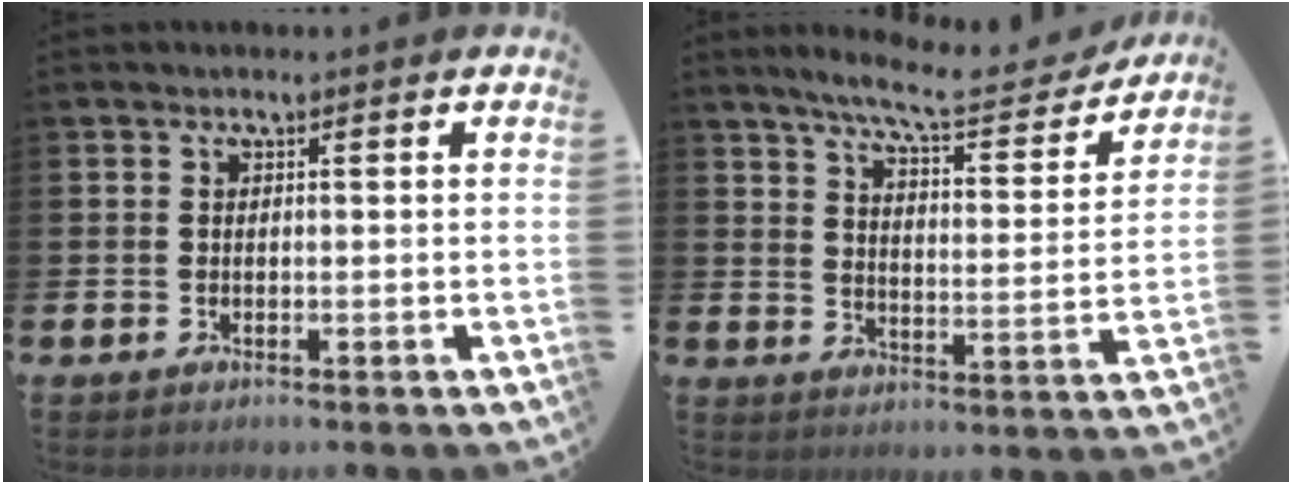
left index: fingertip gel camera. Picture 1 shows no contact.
{"total": 8.4, "force": [7.5, 1.0, 3.6], "torque": [-0.082, -0.048, 0.126]}